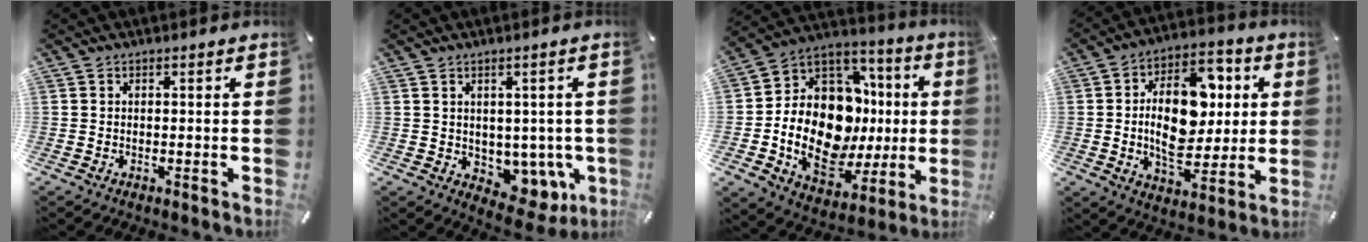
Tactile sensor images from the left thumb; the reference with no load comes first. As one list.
[{"total": 6.1, "force": [0.7, 5.4, 2.6], "torque": [-0.020, -0.013, 0.022]}, {"total": 20.9, "force": [-0.8, 14.5, 15.1], "torque": [-0.290, -0.031, -0.001]}, {"total": 18.3, "force": [1.6, 12.1, 13.6], "torque": [-0.230, 0.000, 0.026]}]